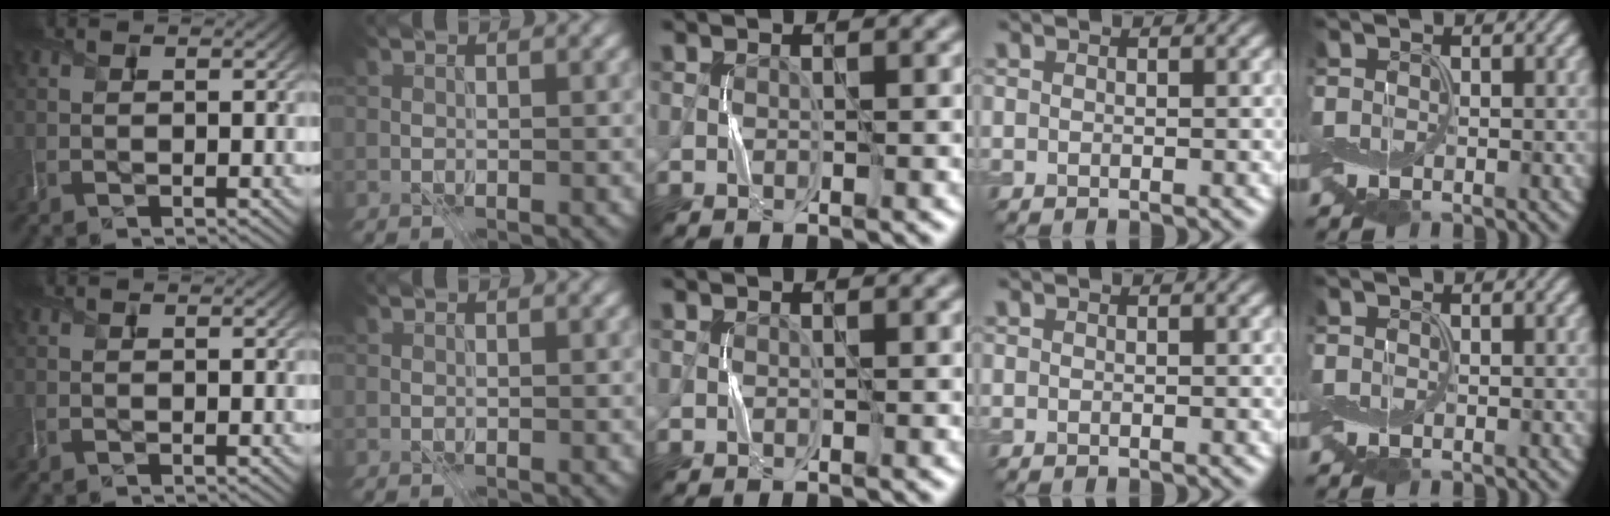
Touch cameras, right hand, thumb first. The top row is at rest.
{}